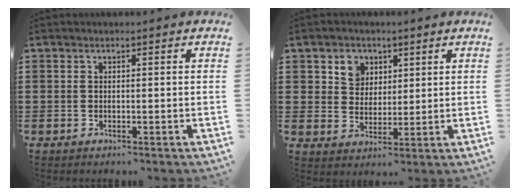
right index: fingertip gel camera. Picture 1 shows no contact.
{"total": 4.6, "force": [2.5, 3.7, 1.1], "torque": [-0.032, 0.012, 0.043]}